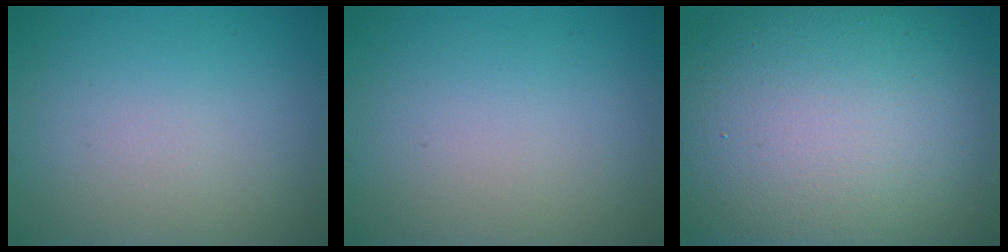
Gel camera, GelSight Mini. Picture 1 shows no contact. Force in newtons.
{"total": 0.0}
{"total": 18.0, "press": 17.9, "slide": 1.0}